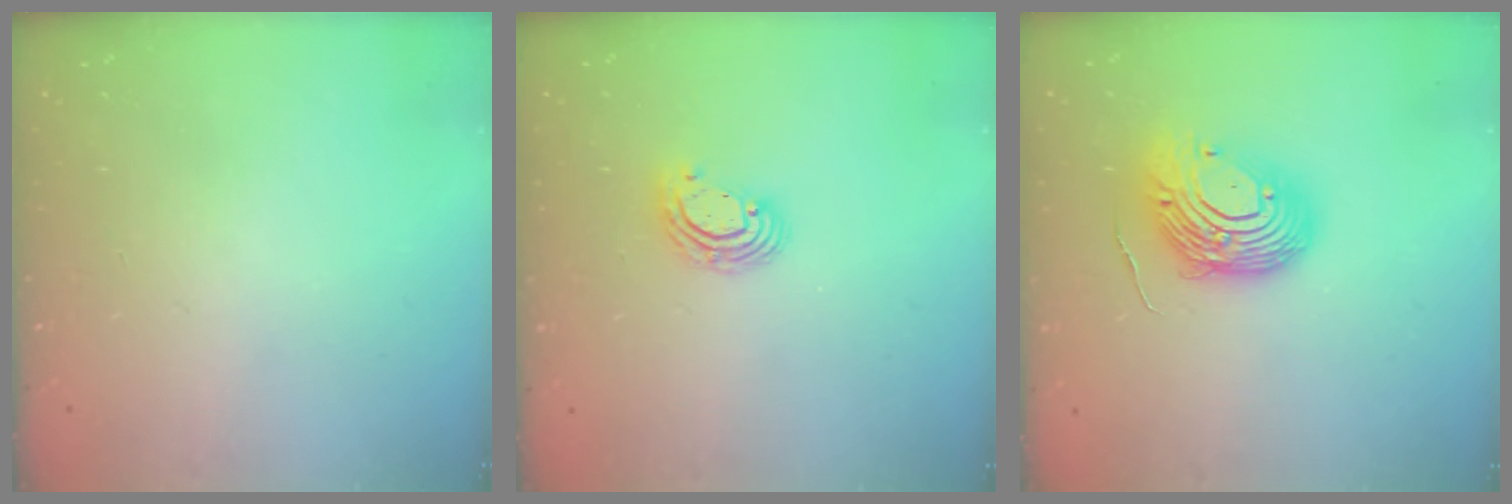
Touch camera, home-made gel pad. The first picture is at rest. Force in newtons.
{"total": 6.0, "press": 6.0, "slide": 0.8}
{"total": 14.3, "press": 14.2, "slide": 1.4}